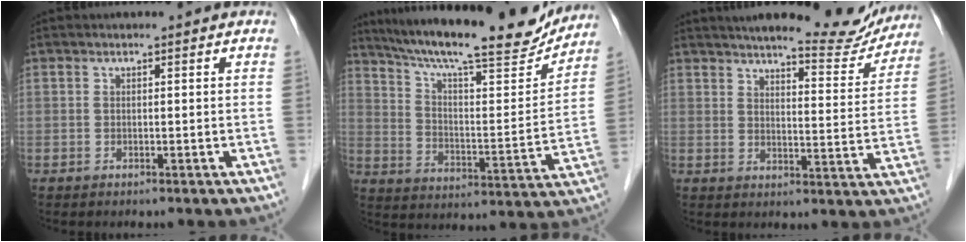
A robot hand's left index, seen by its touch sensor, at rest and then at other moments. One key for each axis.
{"total": 22.7, "fx": 19.9, "fy": 3.1, "fz": 10.5, "tx": -0.178, "ty": -0.013, "tz": 0.287}
{"total": 14.3, "fx": 13.2, "fy": 2.2, "fz": 4.9, "tx": -0.058, "ty": -0.023, "tz": 0.159}